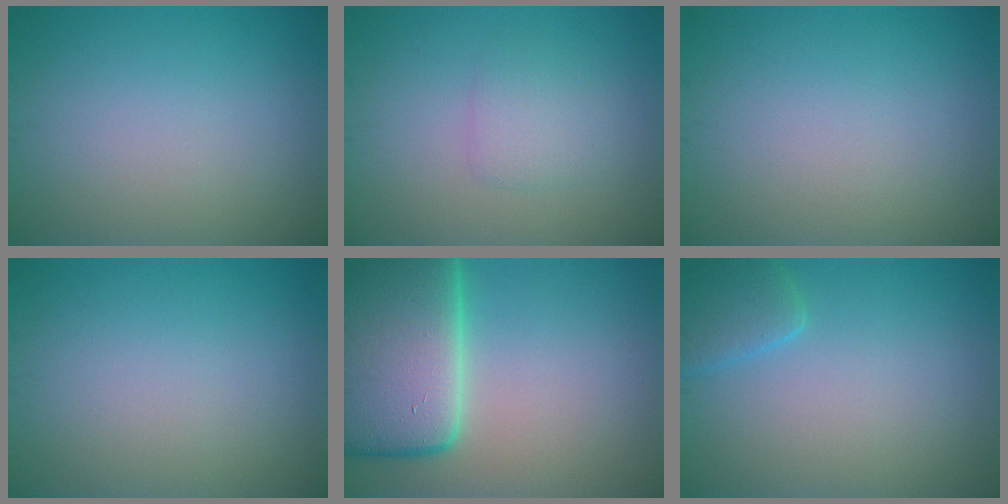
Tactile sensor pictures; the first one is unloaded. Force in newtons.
{"total": 1.9, "press": 1.9, "slide": 0.1}
{"total": 0.0}
{"total": 0.0}
{"total": 15.0, "press": 14.9, "slide": 1.1}
{"total": 2.5, "press": 2.5, "slide": 0.3}